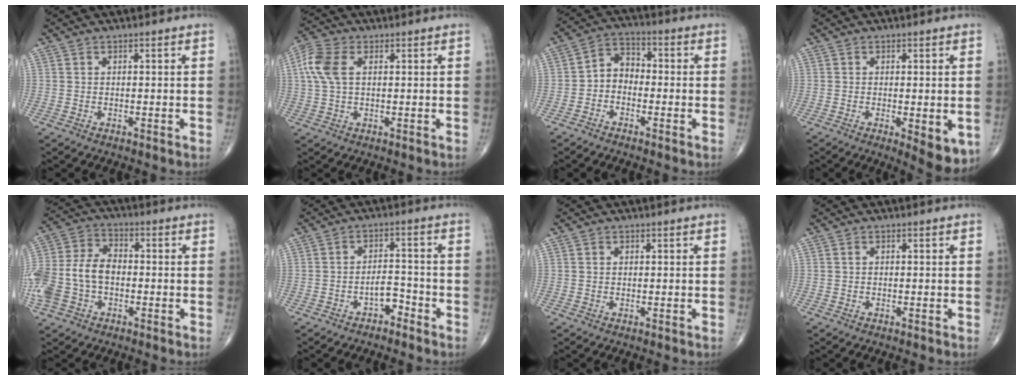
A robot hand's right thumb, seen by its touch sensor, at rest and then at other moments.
{"total": 7.3, "force": [1.7, 4.2, 5.7], "torque": [-0.145, 0.017, 0.032]}
{"total": 5.4, "force": [-1.5, 4.1, 3.1], "torque": [-0.029, 0.029, -0.046]}
{"total": 7.0, "force": [-1.9, 2.3, 6.4], "torque": [-0.081, -0.018, -0.023]}
{"total": 14.2, "force": [-2.6, 9.7, 10.0], "torque": [-0.217, 0.036, -0.054]}
{"total": 4.0, "force": [-2.7, 2.2, 2.0], "torque": [-0.017, 0.031, -0.042]}
{"total": 0.5, "force": [0.1, 0.5, 0.2], "torque": [-0.001, 0.000, 0.002]}
{"total": 0.0}